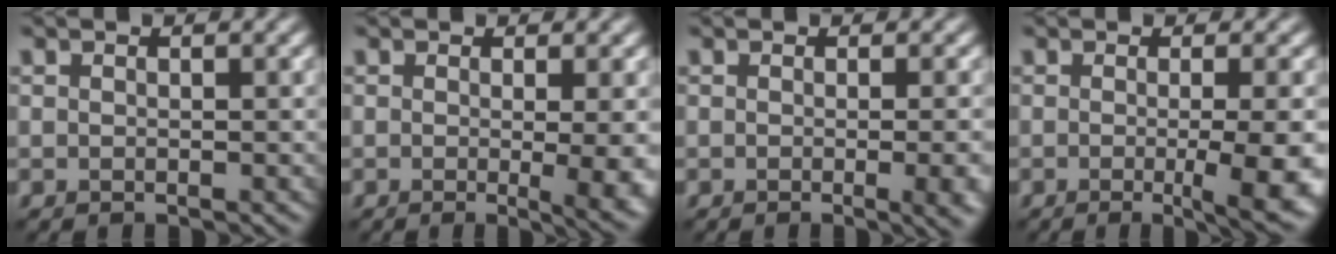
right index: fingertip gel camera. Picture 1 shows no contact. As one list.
[{"total": 5.7, "force": [-0.6, 1.8, 5.4], "torque": [-0.053, -0.011, -0.004]}, {"total": 6.7, "force": [-1.1, 3.0, 5.8], "torque": [-0.029, 0.000, -0.008]}, {"total": 7.5, "force": [-1.3, 2.0, 7.1], "torque": [-0.084, -0.018, -0.011]}]